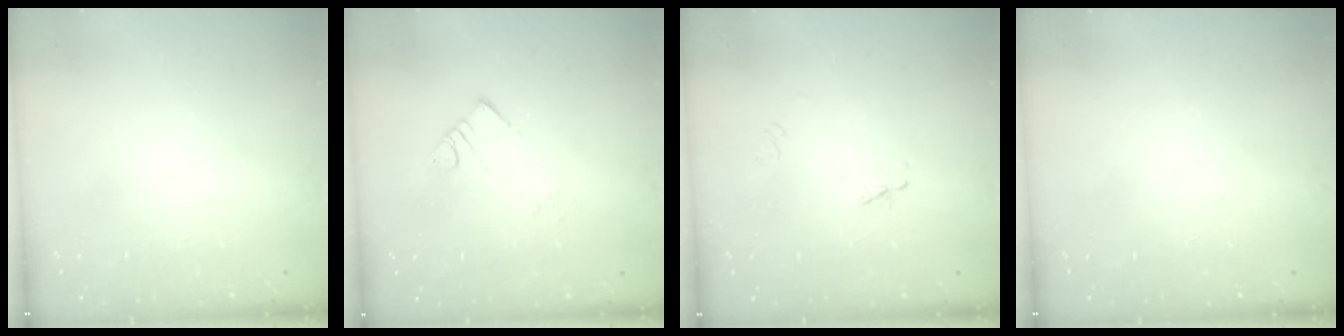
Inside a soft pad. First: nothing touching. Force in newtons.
{"total": 2.6, "press": 2.6, "slide": 0.1}
{"total": 2.3, "press": 2.2, "slide": 0.2}
{"total": 0.0}